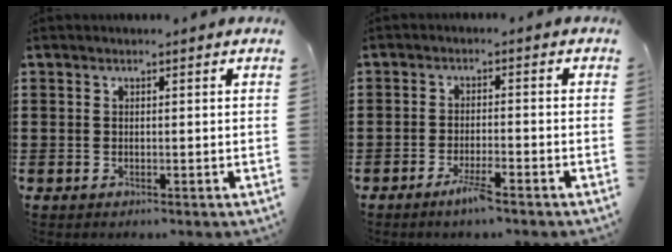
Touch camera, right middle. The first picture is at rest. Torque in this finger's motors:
{"motor_torque": [2.14, 0.00, 0.16, 0.09]}